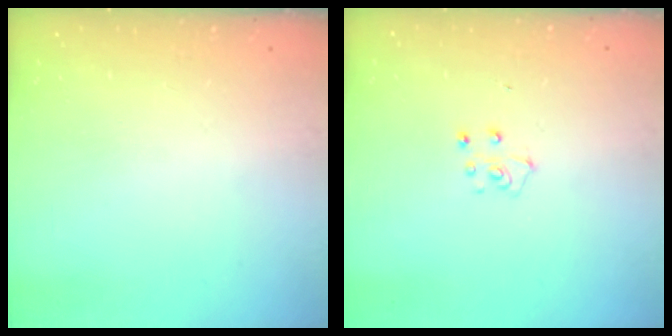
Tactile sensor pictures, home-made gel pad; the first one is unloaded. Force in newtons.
{"total": 5.3, "press": 5.3, "slide": 0.5}